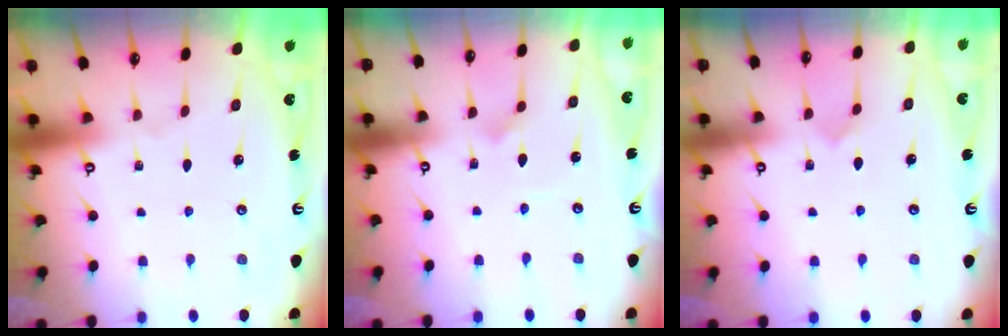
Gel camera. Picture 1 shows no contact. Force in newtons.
{"total": 2.7, "press": 2.7, "slide": 0.2}
{"total": 4.6, "press": 4.6, "slide": 0.4}